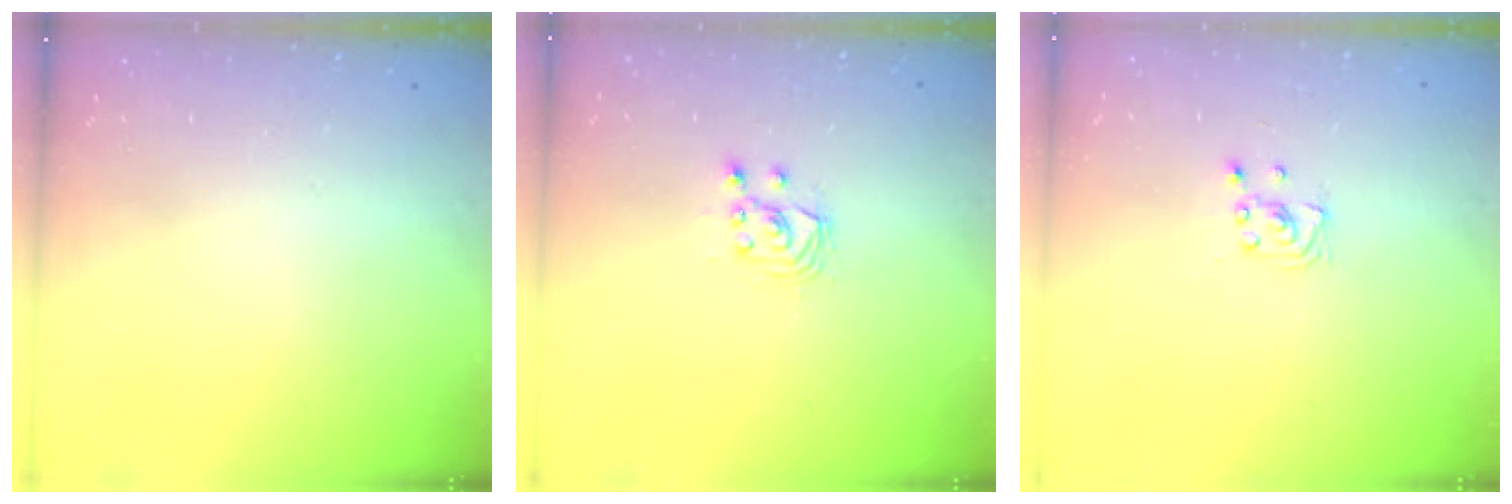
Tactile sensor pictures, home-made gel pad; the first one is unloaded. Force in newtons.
{"total": 2.9, "press": 2.9, "slide": 0.2}
{"total": 2.1, "press": 2.1, "slide": 0.2}